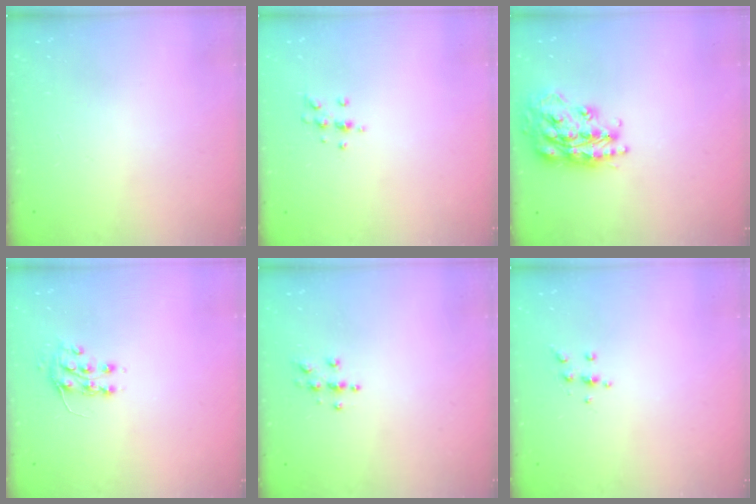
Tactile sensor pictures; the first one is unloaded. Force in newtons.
{"total": 6.0, "press": 5.6, "slide": 2.0}
{"total": 19.5, "press": 19.5, "slide": 1.8}
{"total": 7.3, "press": 7.3, "slide": 0.4}
{"total": 3.8, "press": 3.8, "slide": 0.5}
{"total": 4.0, "press": 3.8, "slide": 1.0}